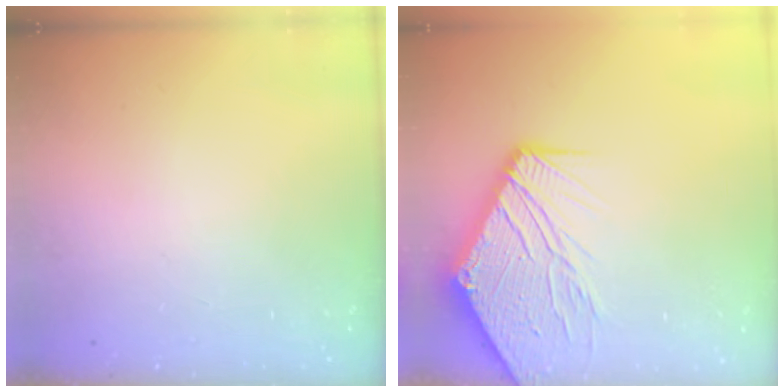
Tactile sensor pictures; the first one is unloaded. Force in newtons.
{"total": 17.5, "press": 17.4, "slide": 2.2}